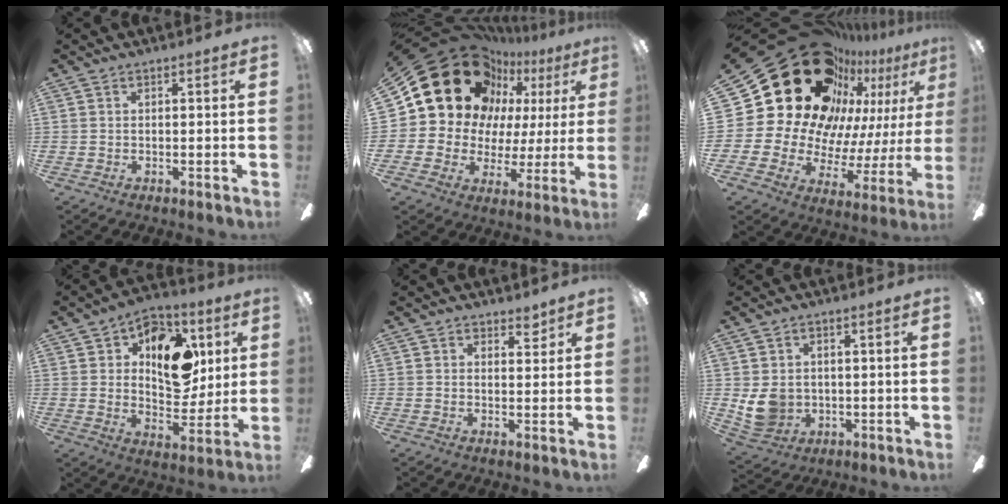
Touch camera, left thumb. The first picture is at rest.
{"total": 22.6, "force": [12.4, 15.5, 10.8], "torque": [-0.198, -0.077, 0.244]}
{"total": 32.9, "force": [18.2, 20.7, 17.9], "torque": [-0.261, -0.149, 0.381]}
{"total": 16.2, "force": [5.3, 10.8, 10.9], "torque": [-0.130, -0.015, 0.092]}
{"total": 3.0, "force": [2.4, 1.6, 0.8], "torque": [0.005, -0.011, 0.039]}
{"total": 7.4, "force": [0.1, 6.5, 3.5], "torque": [-0.082, 0.008, 0.003]}